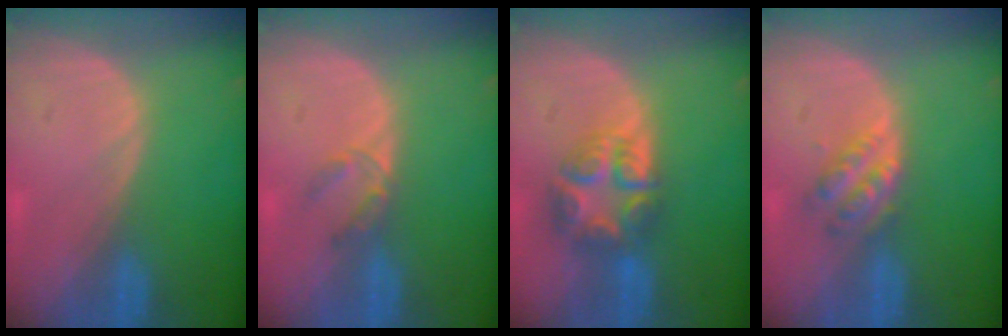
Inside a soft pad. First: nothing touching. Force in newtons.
{"total": 2.7, "press": 2.5, "slide": 1.0}
{"total": 7.9, "press": 6.8, "slide": 4.0}
{"total": 4.7, "press": 4.2, "slide": 2.3}